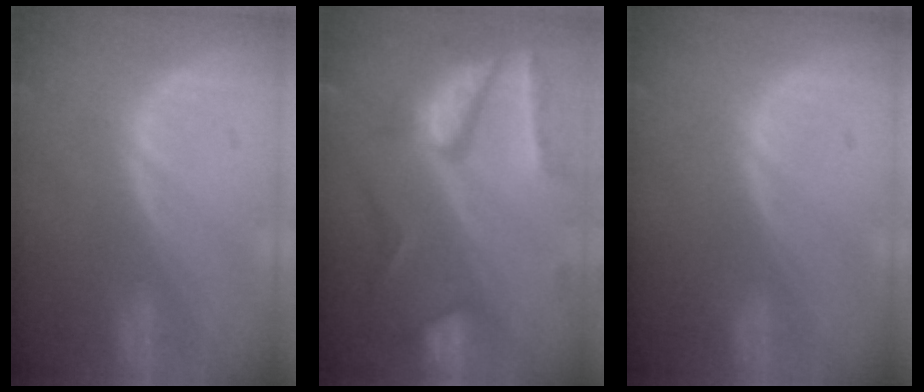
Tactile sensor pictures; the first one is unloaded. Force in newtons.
{"total": 10.3, "press": 8.6, "slide": 5.6}
{"total": 0.0}